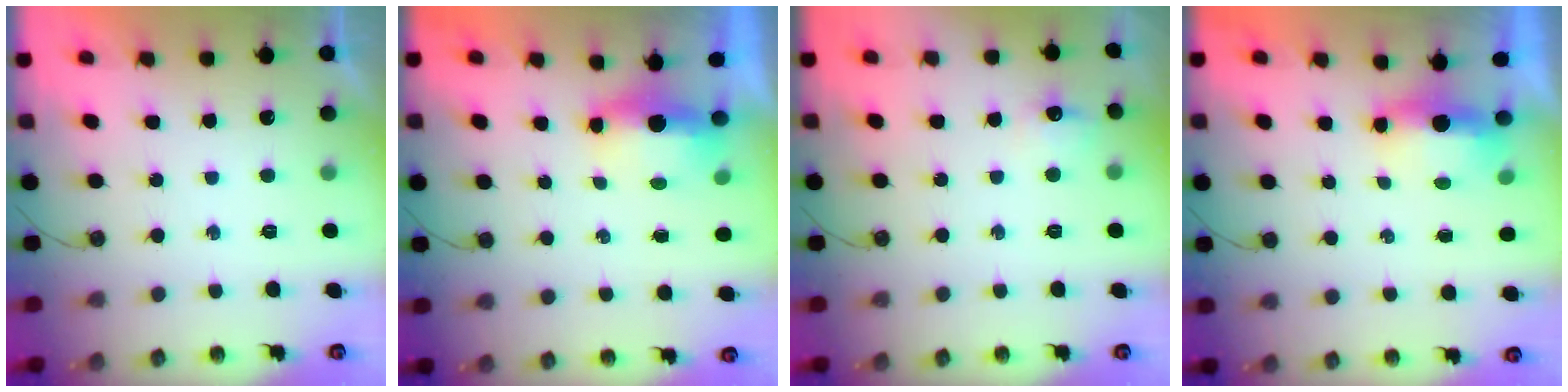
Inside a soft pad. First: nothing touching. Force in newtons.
{"total": 8.2, "press": 5.7, "slide": 6.0}
{"total": 7.2, "press": 7.1, "slide": 0.9}
{"total": 6.1, "press": 5.3, "slide": 3.0}